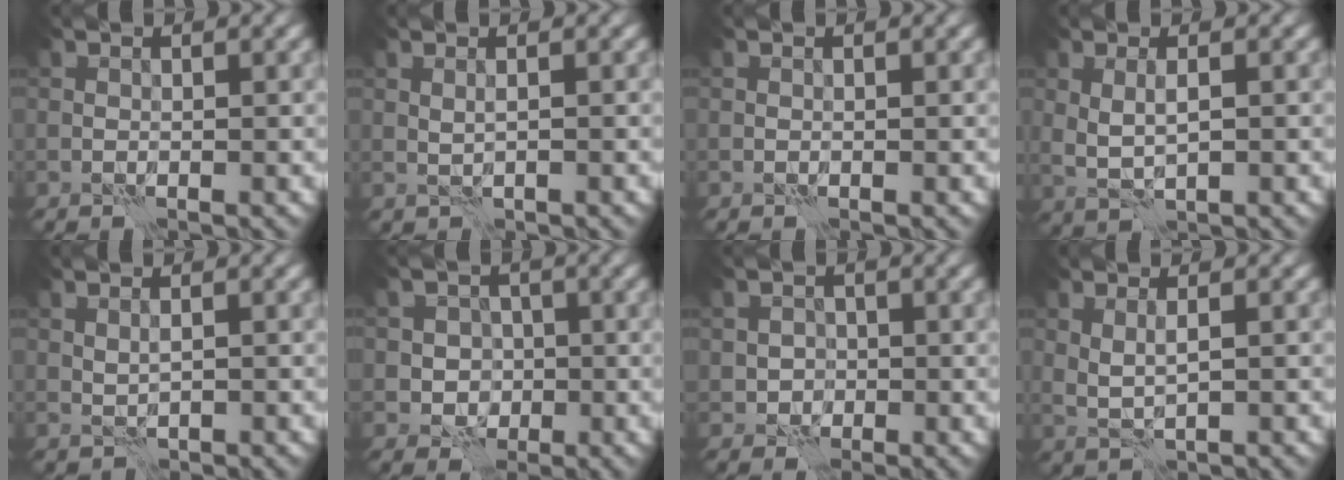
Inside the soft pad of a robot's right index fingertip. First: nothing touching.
{"total": 0.6, "force": [0.1, 0.0, 0.6], "torque": [-0.008, -0.001, 0.005]}
{"total": 0.0}
{"total": 2.1, "force": [0.2, 0.6, 2.0], "torque": [-0.044, -0.002, 0.006]}
{"total": 0.8, "force": [0.2, 0.2, 0.8], "torque": [-0.013, -0.001, 0.005]}
{"total": 3.0, "force": [-0.7, 2.7, 1.2], "torque": [0.000, 0.000, -0.022]}
{"total": 1.8, "force": [-0.5, 1.6, 0.6], "torque": [0.002, 0.000, -0.010]}
{"total": 1.6, "force": [0.3, 0.2, 1.6], "torque": [-0.033, -0.003, 0.009]}